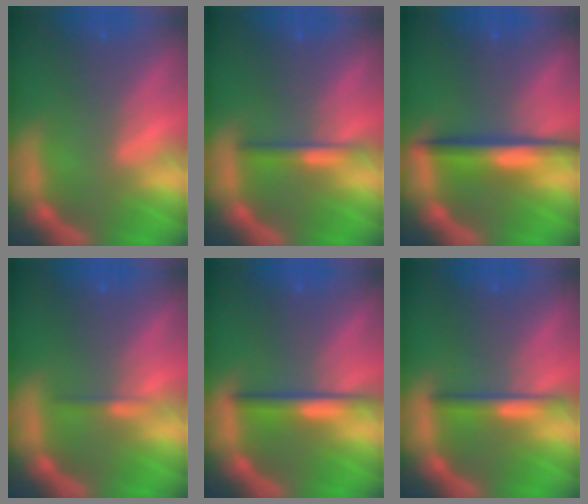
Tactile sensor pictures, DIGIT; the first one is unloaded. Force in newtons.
{"total": 1.9}
{"total": 4.5}
{"total": 0.9}
{"total": 3.0}
{"total": 2.4}